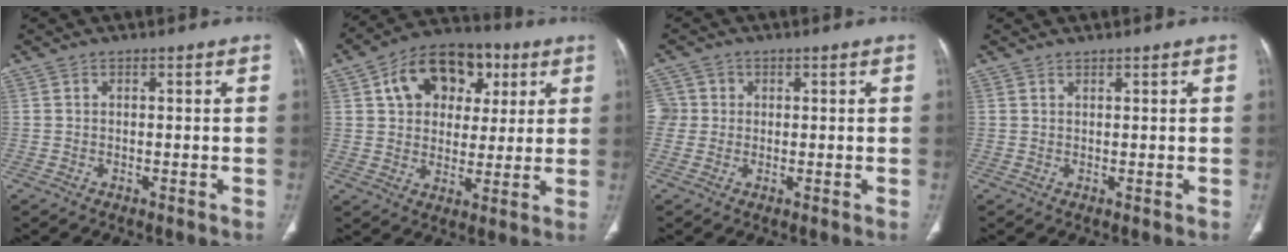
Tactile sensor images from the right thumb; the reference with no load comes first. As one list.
[{"total": 16.0, "force": [5.8, 11.5, 9.5], "torque": [-0.109, 0.006, 0.089]}, {"total": 3.3, "force": [0.2, 3.3, 0.4], "torque": [0.019, 0.009, 0.001]}, {"total": 0.6, "force": [0.6, 0.0, 0.1], "torque": [-0.002, -0.005, 0.012]}]